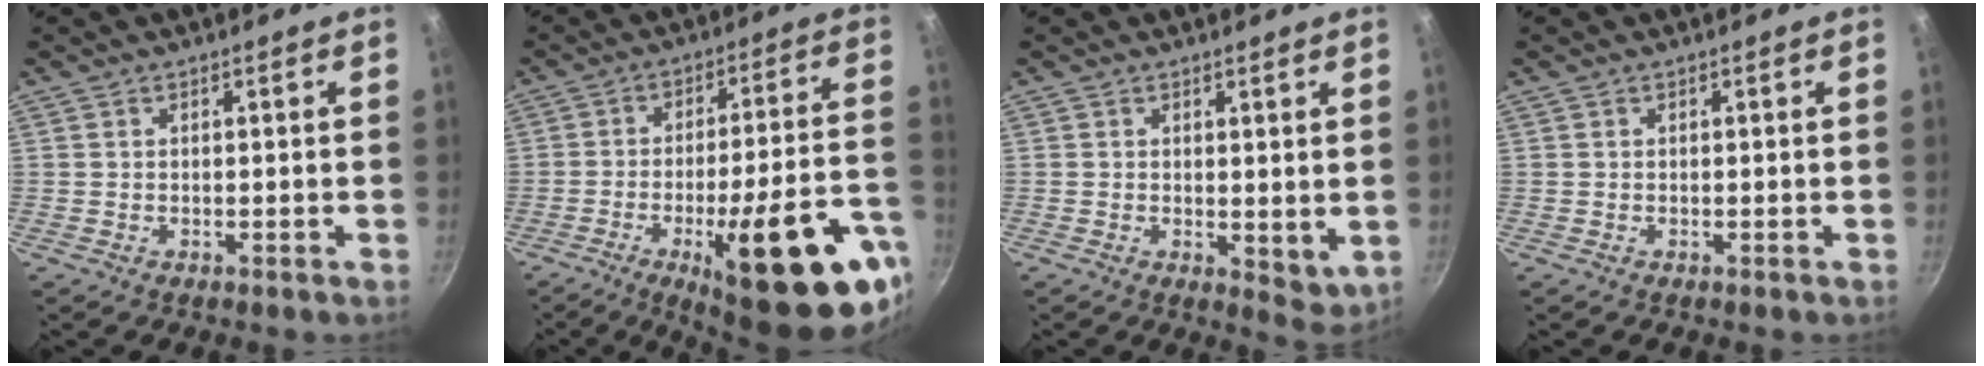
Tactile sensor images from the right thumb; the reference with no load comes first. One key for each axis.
{"total": 25.0, "fx": -10.7, "fy": 6.2, "fz": 21.6, "tx": -0.258, "ty": 0.038, "tz": -0.150}
{"total": 4.7, "fx": 0.7, "fy": 2.5, "fz": 3.9, "tx": -0.052, "ty": -0.016, "tz": 0.012}
{"total": 0.0}